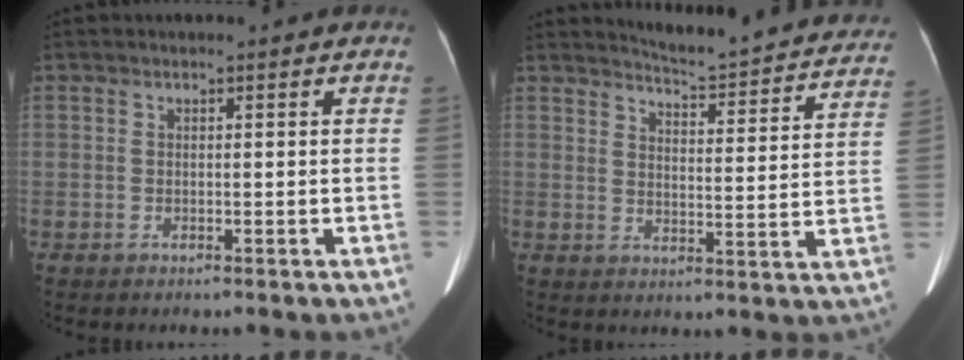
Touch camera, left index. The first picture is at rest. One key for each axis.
{"total": 18.3, "fx": 17.4, "fy": 2.1, "fz": 5.2, "tx": -0.063, "ty": -0.056, "tz": 0.201}